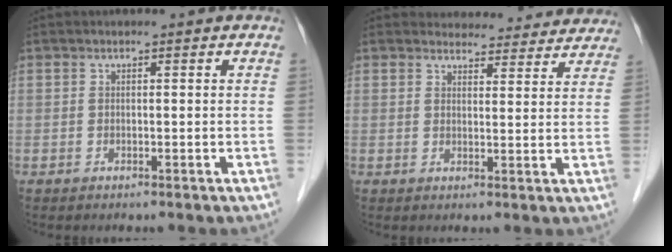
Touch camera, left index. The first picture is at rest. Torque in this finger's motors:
{"motor_torque": [1.05, -1.08, -0.04, -0.03]}